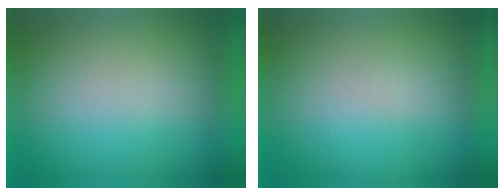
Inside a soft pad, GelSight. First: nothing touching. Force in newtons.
{"total": 1.0}